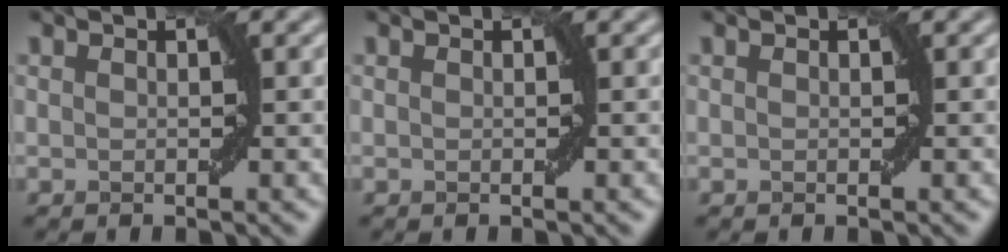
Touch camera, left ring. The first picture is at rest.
{"total": 0.0}
{"total": 0.0}